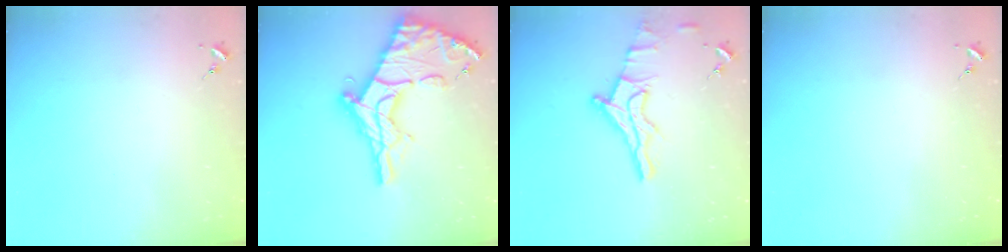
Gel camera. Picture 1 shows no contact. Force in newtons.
{"total": 25.9, "press": 25.8, "slide": 2.1}
{"total": 12.6, "press": 12.5, "slide": 1.3}
{"total": 0.0}